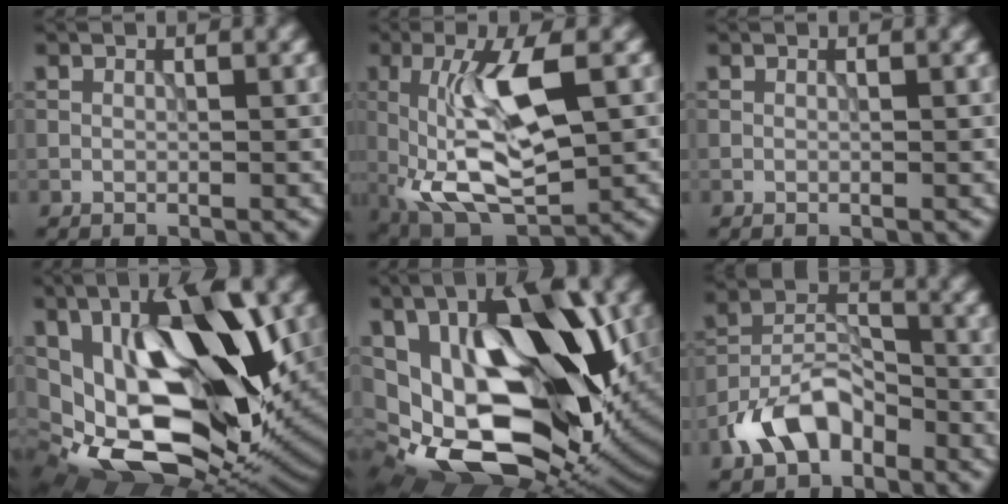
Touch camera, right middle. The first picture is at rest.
{"total": 10.1, "force": [-0.3, 3.9, 9.3], "torque": [-0.174, -0.002, -0.010]}
{"total": 0.0}
{"total": 17.7, "force": [1.2, 9.9, 14.6], "torque": [-0.246, -0.016, 0.028]}
{"total": 18.9, "force": [-0.1, 11.5, 15.0], "torque": [-0.242, -0.019, 0.018]}
{"total": 5.9, "force": [-3.6, 3.2, 3.4], "torque": [-0.060, 0.008, -0.076]}